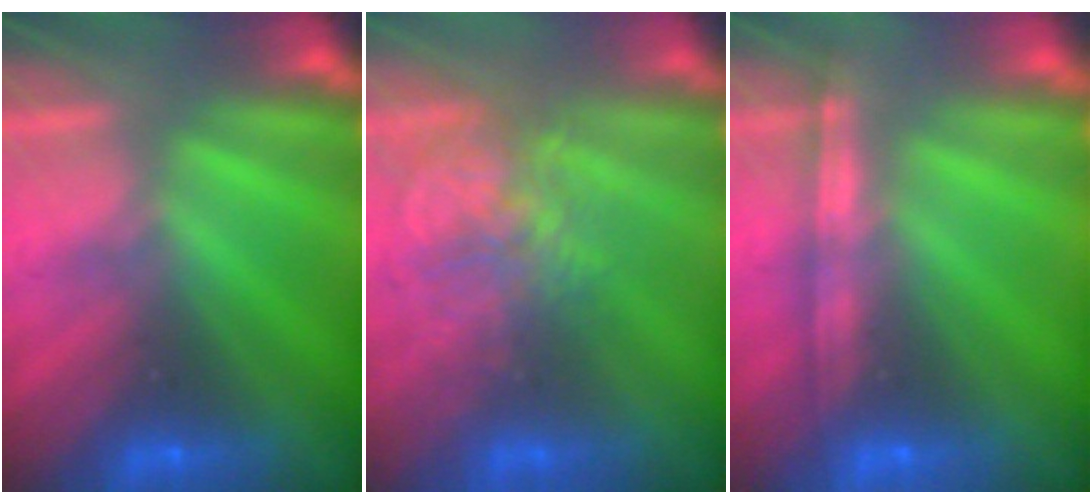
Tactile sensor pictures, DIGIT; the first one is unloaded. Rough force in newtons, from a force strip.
{"total": 3.6}
{"total": 1.1}